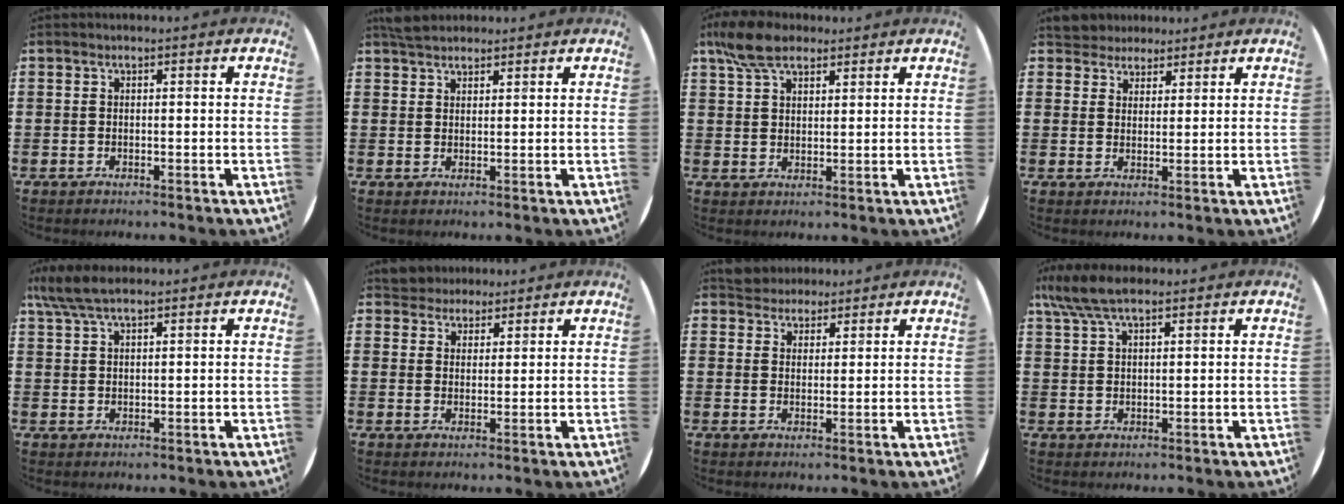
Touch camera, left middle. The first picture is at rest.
{"total": 2.7, "force": [2.5, 0.9, 0.5], "torque": [-0.007, 0.002, 0.047]}
{"total": 6.3, "force": [4.8, 2.7, 3.0], "torque": [-0.072, 0.001, 0.091]}
{"total": 3.8, "force": [3.5, 1.4, -0.3], "torque": [-0.007, -0.002, 0.068]}
{"total": 4.6, "force": [3.5, 1.1, 2.8], "torque": [-0.063, 0.003, 0.064]}
{"total": 3.4, "force": [3.1, 1.3, -0.4], "torque": [-0.004, 0.001, 0.061]}
{"total": 3.4, "force": [3.2, 1.1, -0.2], "torque": [0.002, -0.005, 0.062]}
{"total": 5.8, "force": [4.3, 1.6, 3.5], "torque": [-0.079, 0.000, 0.078]}